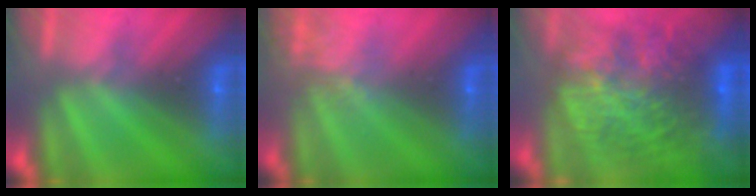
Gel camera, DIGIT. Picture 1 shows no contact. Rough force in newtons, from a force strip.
{"total": 1.8}
{"total": 7.5}